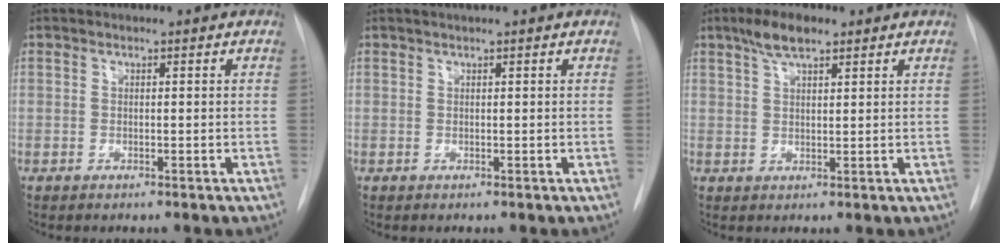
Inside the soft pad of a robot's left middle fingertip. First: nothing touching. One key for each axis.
{"total": 0.7, "fx": 0.5, "fy": -0.1, "fz": 0.4, "tx": -0.008, "ty": 0.002, "tz": 0.012}
{"total": 4.6, "fx": 3.2, "fy": 1.3, "fz": 3.1, "tx": -0.064, "ty": 0.011, "tz": 0.059}